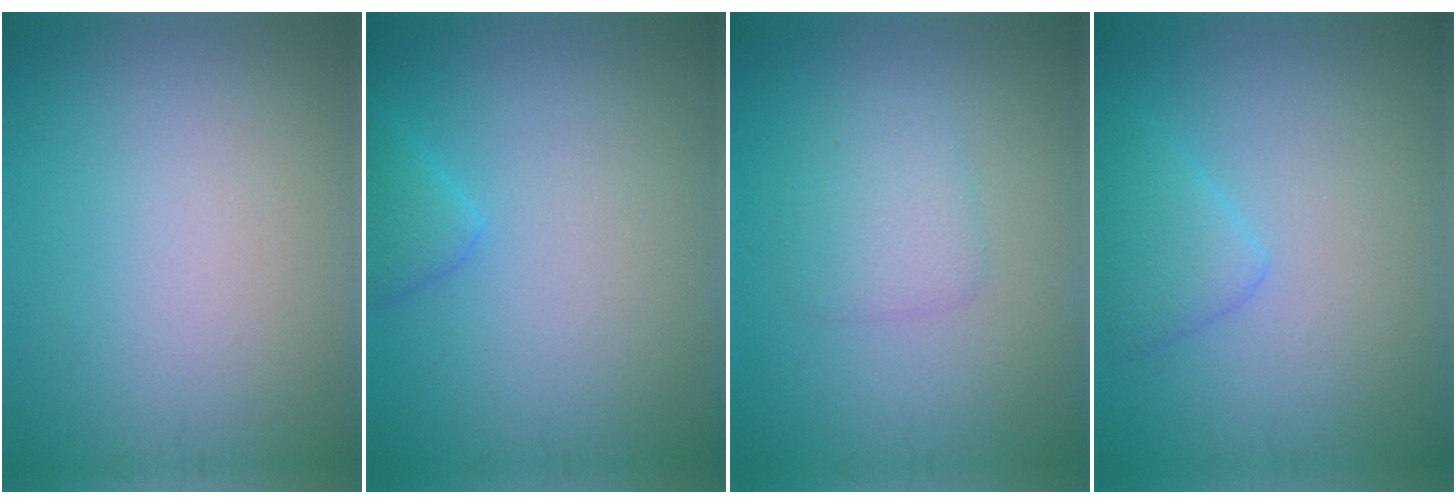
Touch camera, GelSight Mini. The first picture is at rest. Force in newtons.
{"total": 1.7, "press": 1.7, "slide": 0.1}
{"total": 2.3, "press": 2.3, "slide": 0.1}
{"total": 2.2, "press": 2.2, "slide": 0.1}